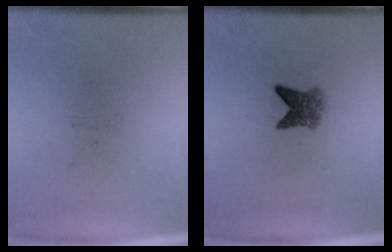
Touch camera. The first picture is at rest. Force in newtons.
{"total": 3.2}